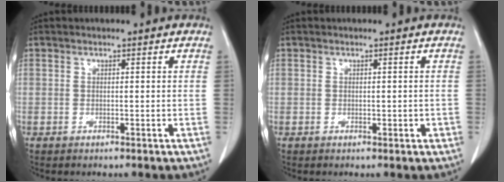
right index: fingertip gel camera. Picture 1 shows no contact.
{"total": 1.1, "force": [-0.2, 0.7, 0.9], "torque": [-0.011, 0.004, 0.001]}